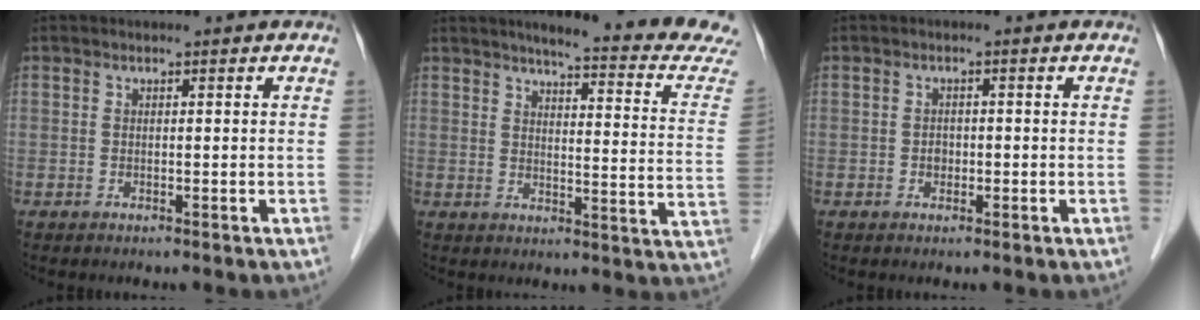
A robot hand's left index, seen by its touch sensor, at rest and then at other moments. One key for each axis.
{"total": 18.2, "fx": 16.7, "fy": -0.6, "fz": 7.2, "tx": -0.087, "ty": -0.086, "tz": 0.181}
{"total": 1.2, "fx": -0.4, "fy": 1.0, "fz": 0.6, "tx": -0.009, "ty": 0.004, "tz": -0.005}